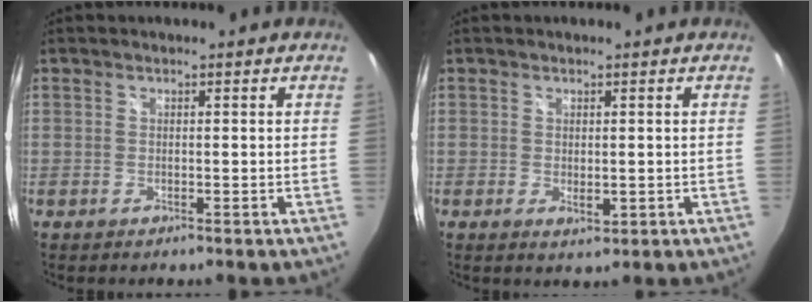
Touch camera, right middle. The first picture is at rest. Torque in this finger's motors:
{"motor_torque": [0.47, -1.34, -0.04, 0.00]}